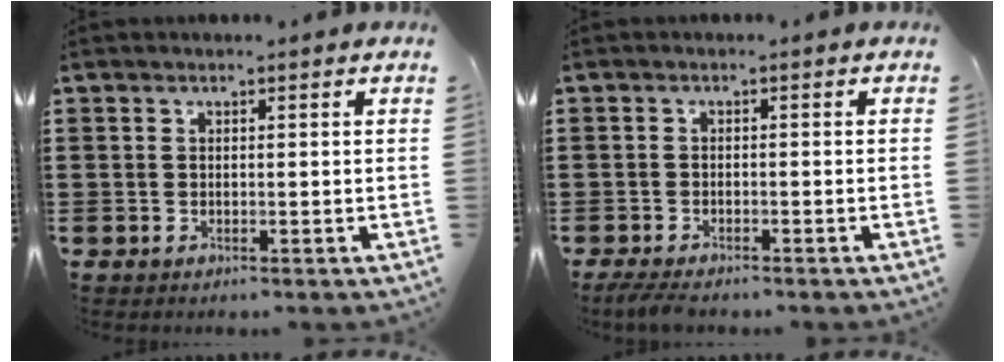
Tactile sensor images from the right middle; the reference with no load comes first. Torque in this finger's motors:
{"motor_torque": [0.62, 0.60, 0.05, 0.03]}